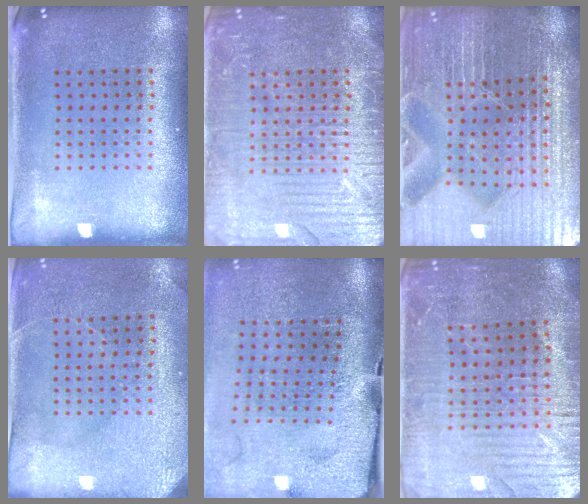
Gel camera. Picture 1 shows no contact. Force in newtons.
{"total": 4.2, "press": 4.2, "slide": 0.6}
{"total": 5.4, "press": 5.1, "slide": 1.9}
{"total": 2.9, "press": 2.8, "slide": 0.7}
{"total": 4.0, "press": 3.2, "slide": 2.4}
{"total": 3.2, "press": 3.2, "slide": 0.7}